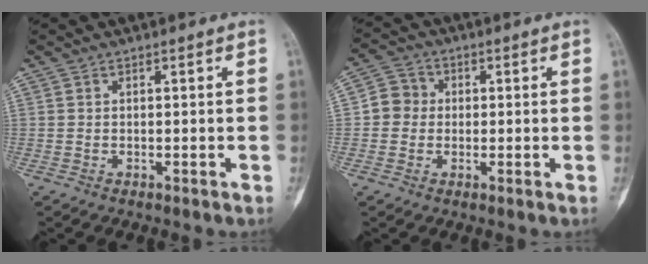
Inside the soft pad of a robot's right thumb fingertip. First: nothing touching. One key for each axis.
{"total": 5.0, "fx": 0.0, "fy": 4.7, "fz": 1.6, "tx": -0.007, "ty": 0.010, "tz": -0.010}